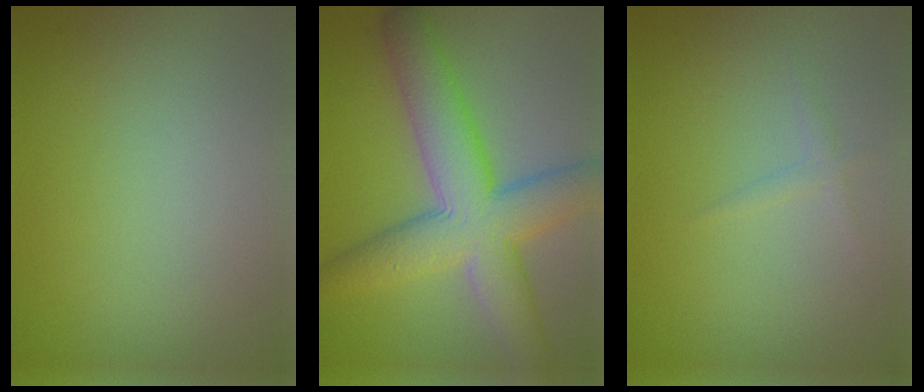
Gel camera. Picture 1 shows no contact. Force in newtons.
{"total": 9.4, "press": 9.4, "slide": 0.5}
{"total": 0.8, "press": 0.8, "slide": 0.1}